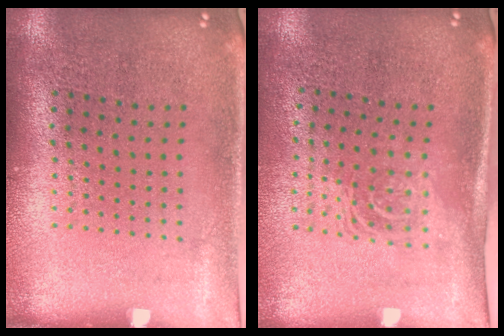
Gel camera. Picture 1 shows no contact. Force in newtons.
{"total": 1.7, "press": 1.3, "slide": 1.1}